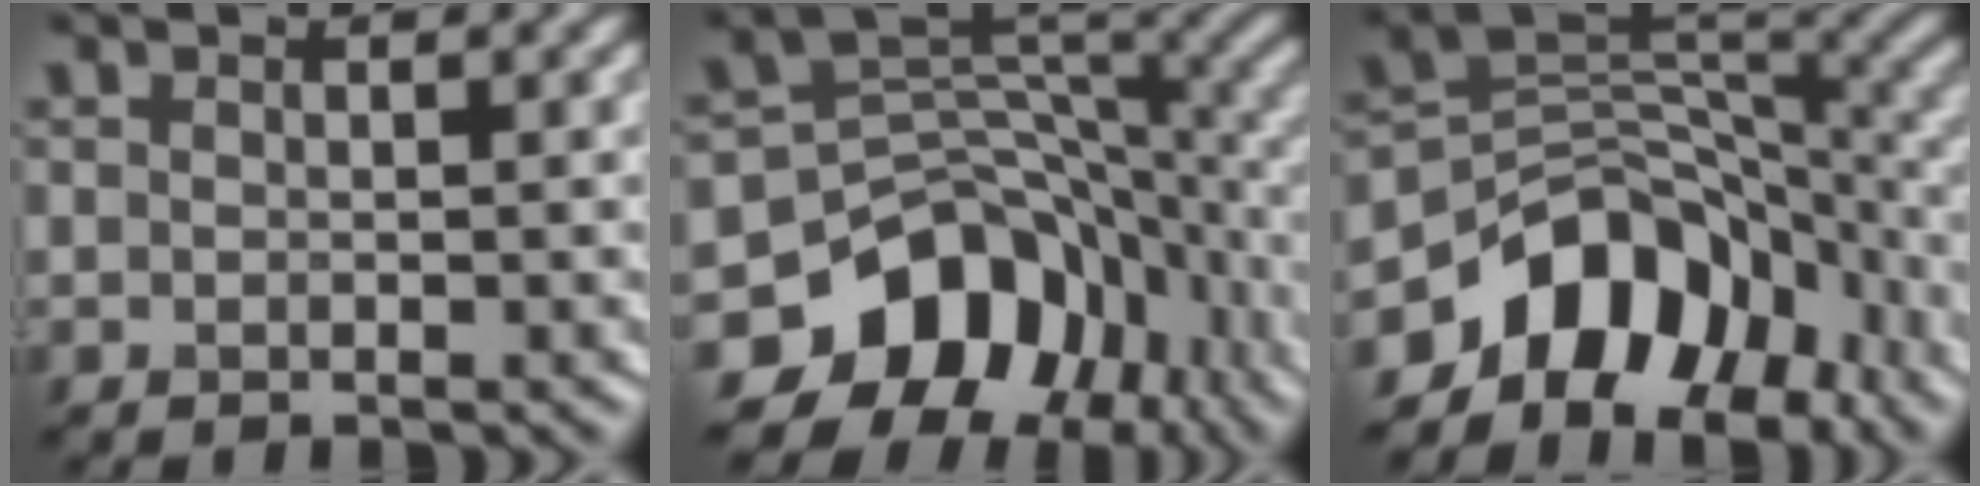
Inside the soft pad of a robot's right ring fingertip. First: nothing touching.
{"total": 11.4, "force": [-6.2, 8.1, 5.1], "torque": [-0.081, 0.008, -0.110]}
{"total": 9.4, "force": [-5.8, 5.9, 4.3], "torque": [-0.043, 0.007, -0.111]}